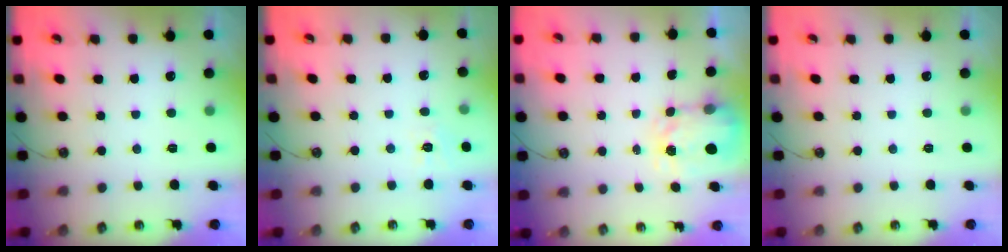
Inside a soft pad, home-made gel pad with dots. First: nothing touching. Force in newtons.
{"total": 4.7, "press": 4.7, "slide": 0.6}
{"total": 3.8, "press": 3.8, "slide": 0.6}
{"total": 0.0}